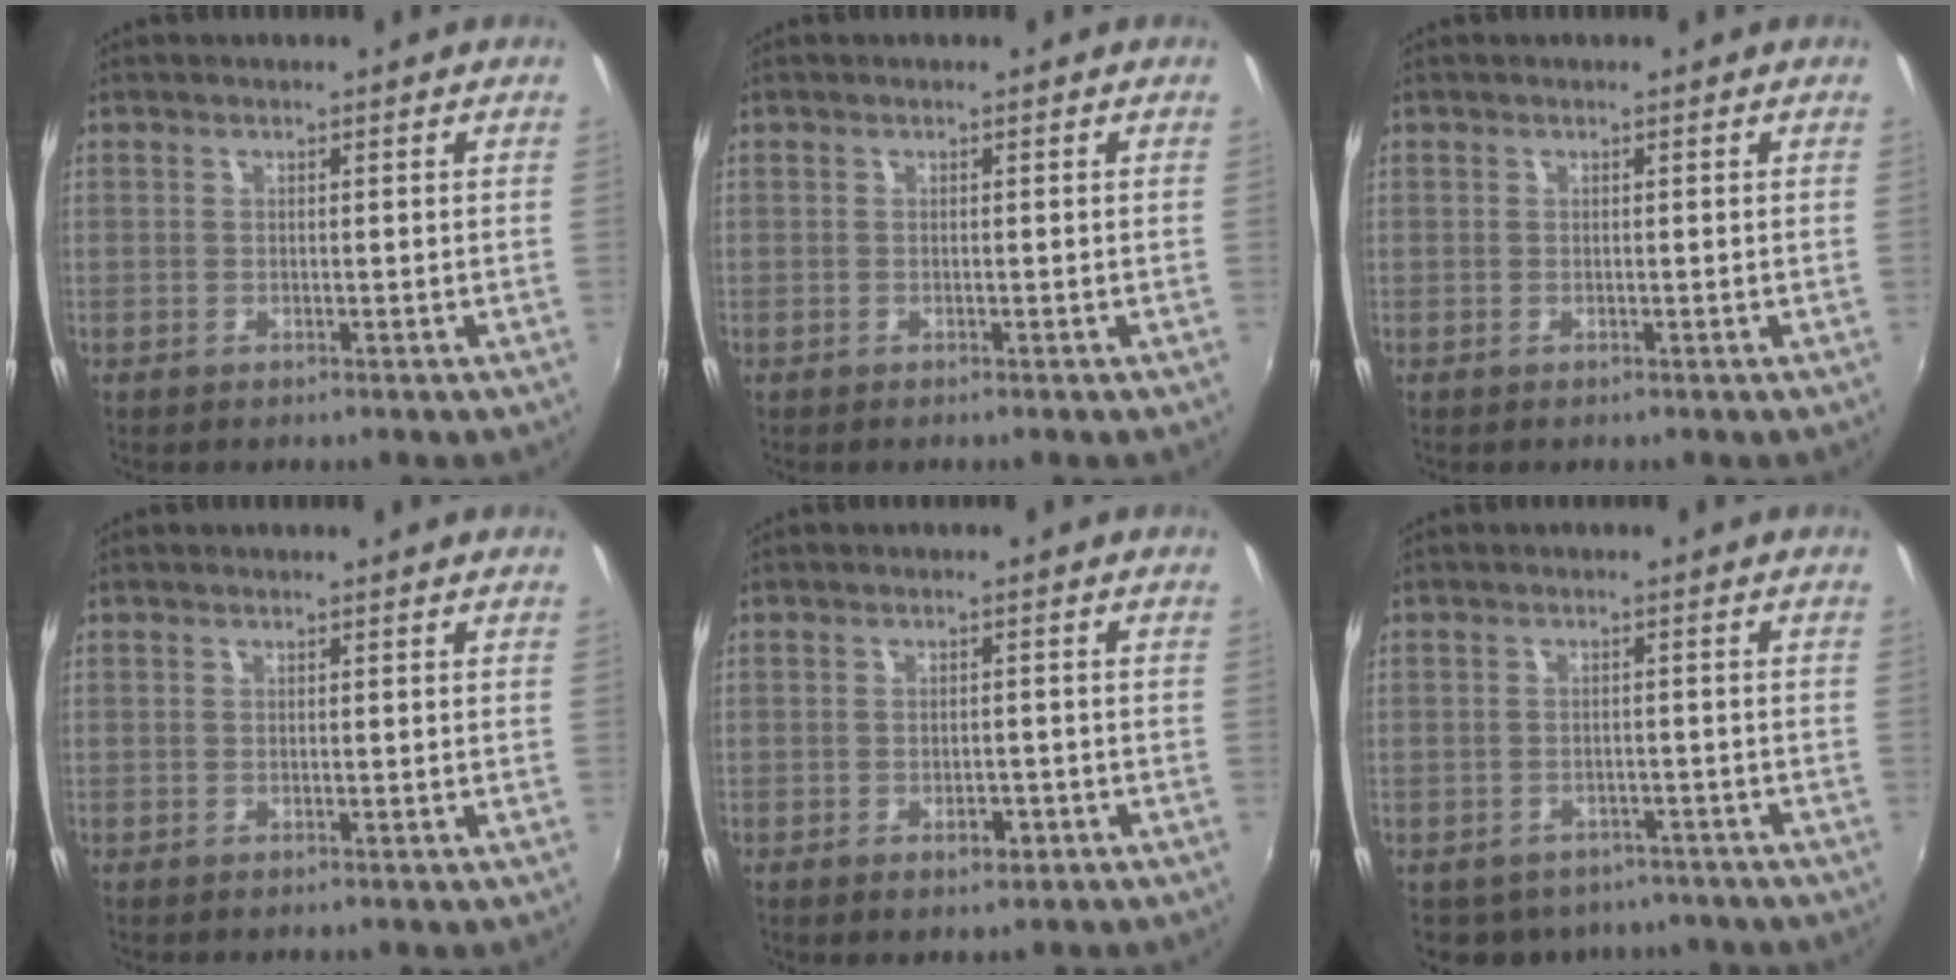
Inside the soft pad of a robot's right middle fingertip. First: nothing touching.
{"total": 0.0}
{"total": 0.0}
{"total": 0.0}
{"total": 3.1, "force": [-1.8, 1.9, 1.8], "torque": [-0.032, -0.004, -0.021]}
{"total": 9.2, "force": [-6.9, 5.4, 2.8], "torque": [-0.067, -0.005, -0.084]}